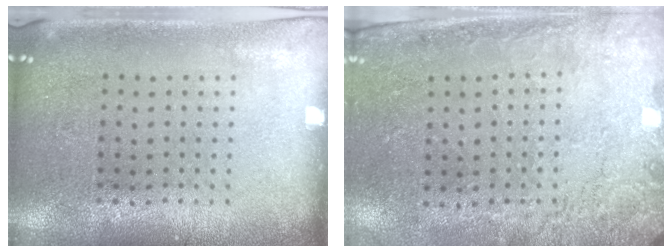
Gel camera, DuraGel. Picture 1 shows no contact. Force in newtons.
{"total": 2.6, "press": 2.3, "slide": 1.2}